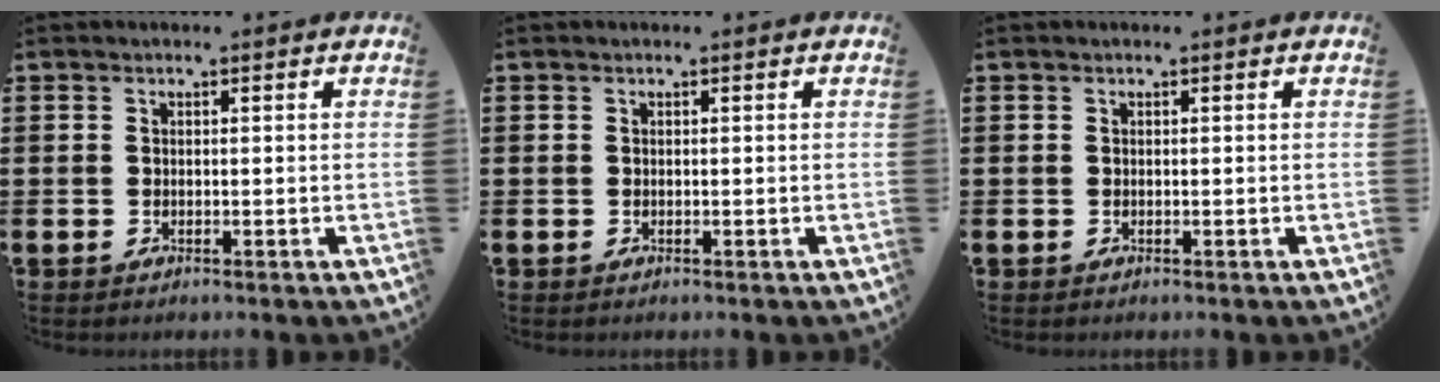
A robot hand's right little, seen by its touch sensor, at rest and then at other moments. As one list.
[{"total": 0.0}, {"total": 0.0}]